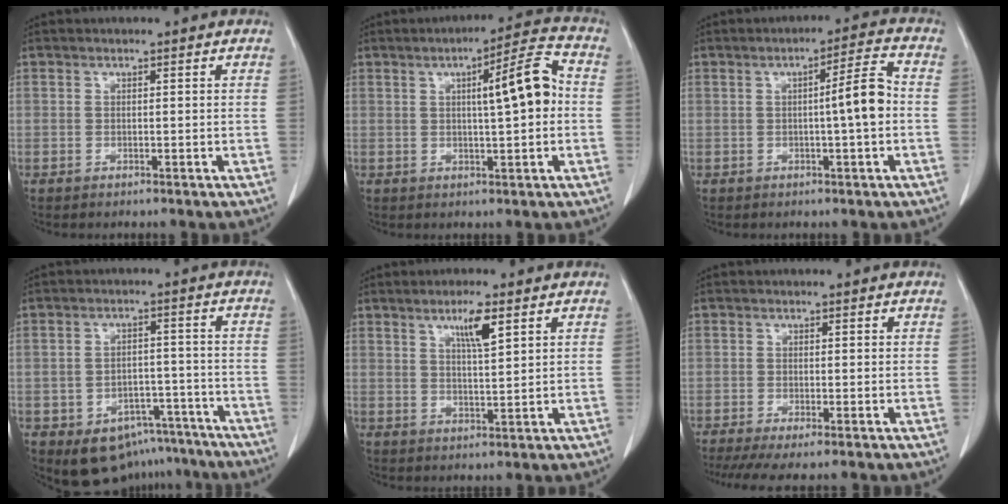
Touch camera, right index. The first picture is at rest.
{"total": 8.7, "force": [0.8, 0.8, 8.6], "torque": [-0.126, 0.018, 0.009]}
{"total": 6.0, "force": [-0.5, -0.1, 6.0], "torque": [-0.087, 0.010, -0.009]}
{"total": 10.2, "force": [-6.9, 6.9, 3.1], "torque": [-0.031, 0.031, -0.090]}
{"total": 4.9, "force": [2.7, 0.4, 4.1], "torque": [-0.072, -0.003, 0.046]}
{"total": 4.8, "force": [-3.6, 0.3, 3.2], "torque": [-0.051, -0.011, -0.060]}